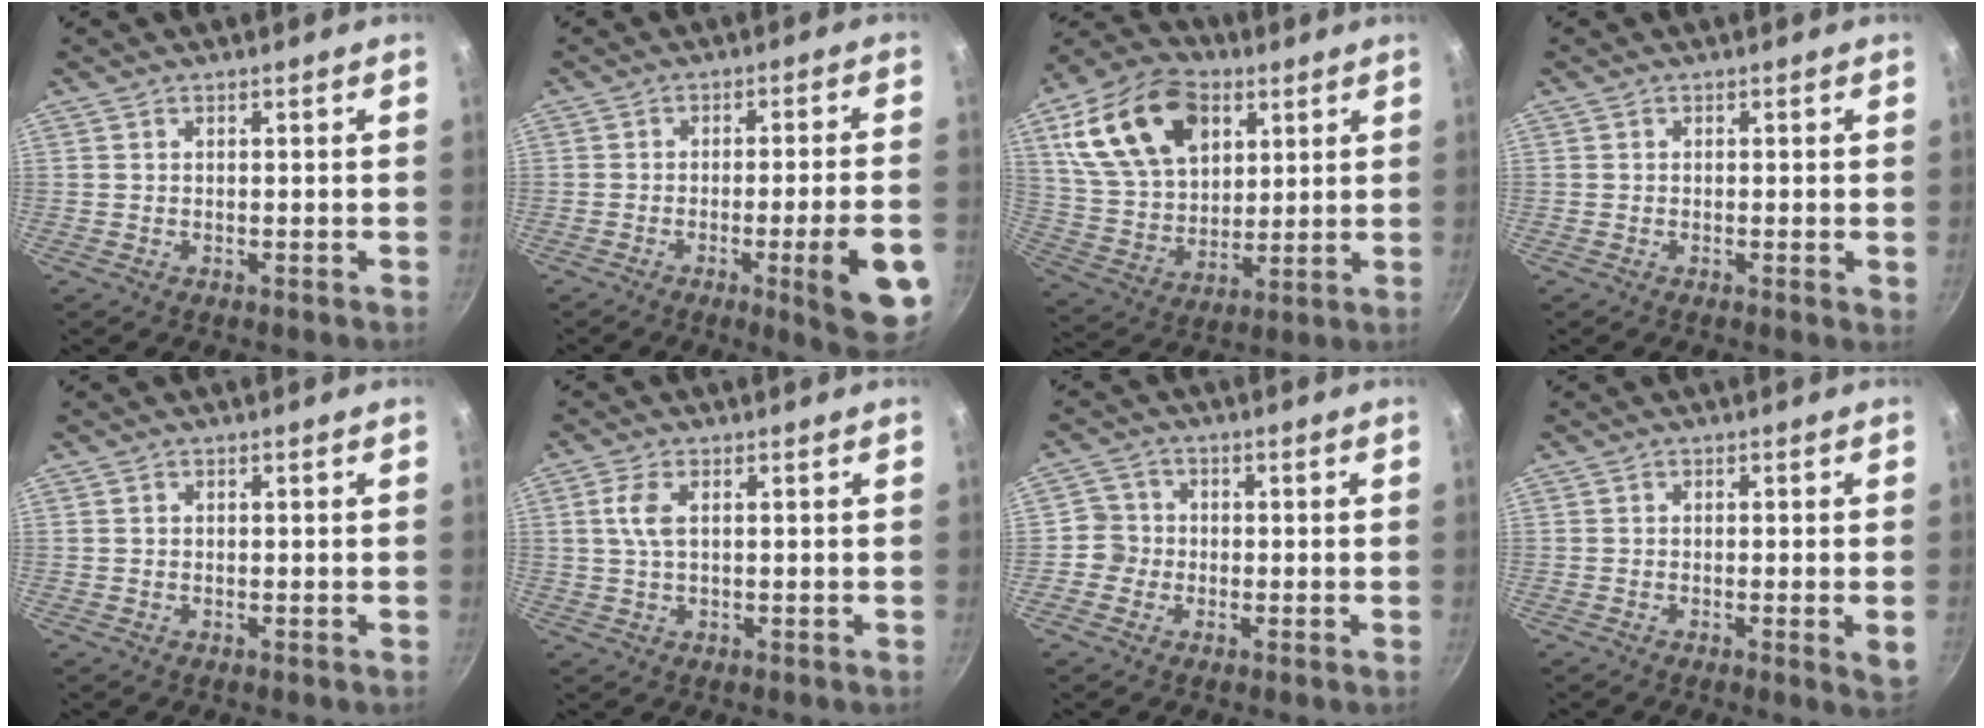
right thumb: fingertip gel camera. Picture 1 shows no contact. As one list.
[{"total": 13.1, "force": [-4.4, 2.0, 12.2], "torque": [-0.142, 0.016, -0.056]}, {"total": 21.6, "force": [8.6, 14.2, 13.9], "torque": [-0.225, -0.014, 0.155]}, {"total": 1.1, "force": [-0.1, 0.2, 1.1], "torque": [-0.016, -0.003, -0.006]}, {"total": 0.5, "force": [0.2, 0.5, 0.2], "torque": [-0.001, 0.003, 0.003]}, {"total": 4.1, "force": [1.0, 1.9, 3.5], "torque": [-0.078, 0.004, 0.019]}, {"total": 3.8, "force": [-0.8, 3.7, 0.5], "torque": [0.020, 0.012, -0.026]}, {"total": 3.3, "force": [-0.6, 0.4, 3.2], "torque": [-0.048, -0.010, -0.010]}]